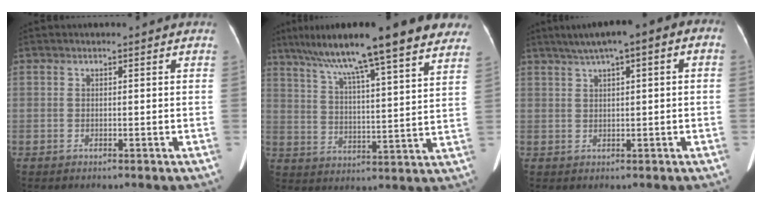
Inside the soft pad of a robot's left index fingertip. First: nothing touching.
{"total": 23.4, "force": [17.8, 1.9, 15.0], "torque": [-0.246, 0.034, 0.251]}
{"total": 8.5, "force": [3.6, 1.7, 7.5], "torque": [-0.118, 0.040, 0.048]}